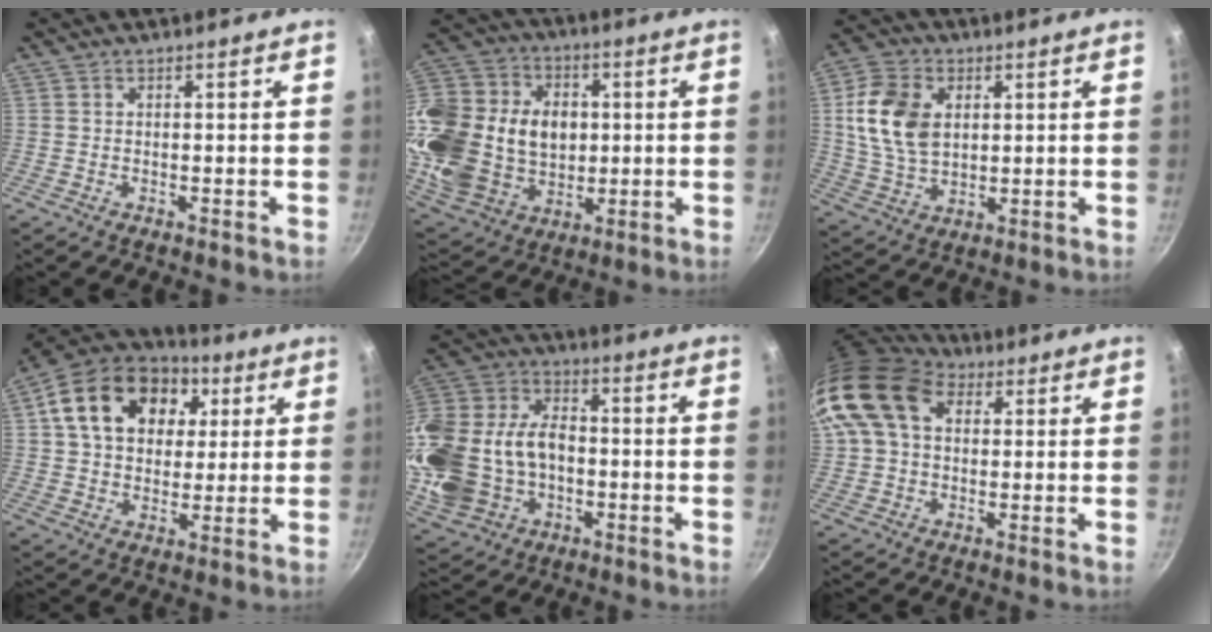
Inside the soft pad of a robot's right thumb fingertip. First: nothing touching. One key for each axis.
{"total": 27.9, "fx": 1.7, "fy": 21.7, "fz": 17.4, "tx": -0.344, "ty": 0.024, "tz": 0.044}
{"total": 12.8, "fx": 2.6, "fy": 8.9, "fz": 8.8, "tx": -0.151, "ty": -0.007, "tz": 0.051}
{"total": 19.9, "fx": 5.9, "fy": 14.5, "fz": 12.4, "tx": -0.199, "ty": 0.018, "tz": 0.087}
{"total": 23.2, "fx": -2.6, "fy": 16.9, "fz": 15.7, "tx": -0.321, "ty": 0.042, "tz": -0.034}
{"total": 15.4, "fx": 4.4, "fy": 10.9, "fz": 9.9, "tx": -0.186, "ty": 0.024, "tz": 0.066}